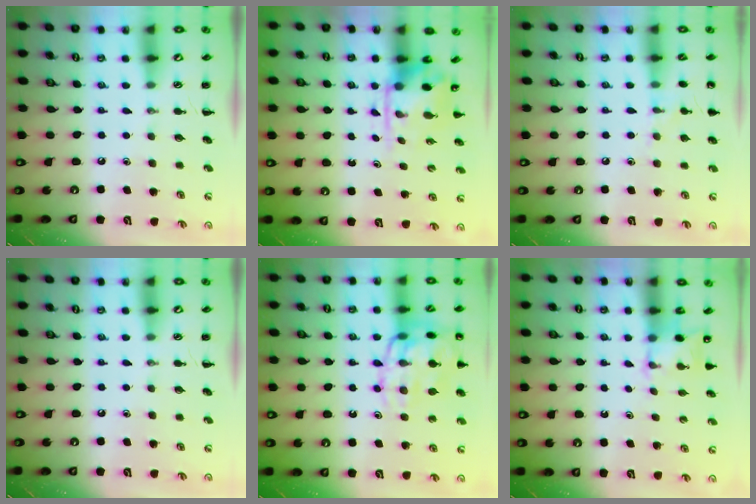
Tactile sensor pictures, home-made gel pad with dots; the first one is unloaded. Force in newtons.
{"total": 3.7, "press": 3.7, "slide": 0.6}
{"total": 6.7, "press": 6.4, "slide": 1.9}
{"total": 0.0}
{"total": 17.0, "press": 16.9, "slide": 1.9}
{"total": 2.8, "press": 2.7, "slide": 0.9}